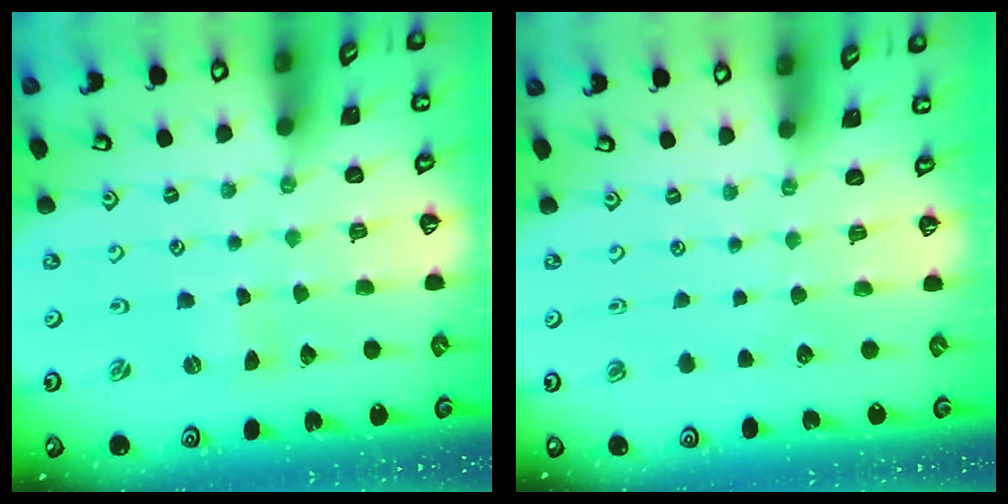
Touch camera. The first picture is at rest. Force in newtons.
{"total": 0.0}